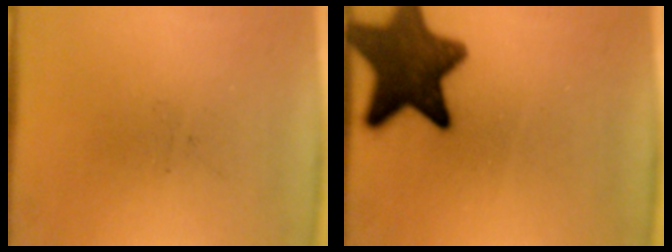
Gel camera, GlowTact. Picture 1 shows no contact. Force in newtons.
{"total": 12.7}